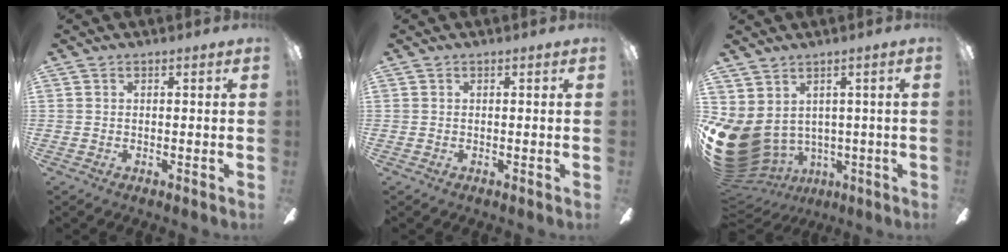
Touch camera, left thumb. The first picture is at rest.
{"total": 0.0}
{"total": 12.2, "force": [-1.5, 9.5, 7.5], "torque": [-0.182, -0.014, -0.015]}